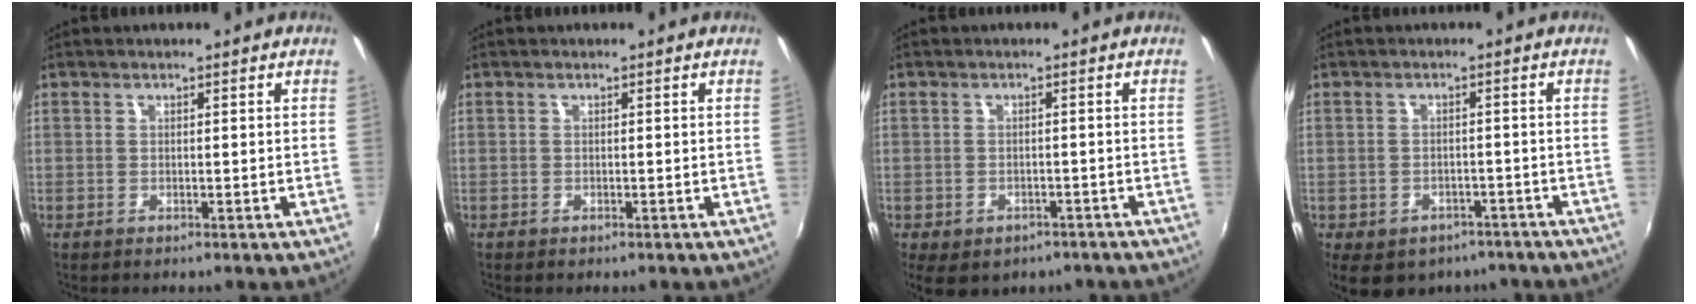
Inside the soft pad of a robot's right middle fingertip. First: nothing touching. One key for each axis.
{"total": 0.0}
{"total": 8.3, "fx": -5.1, "fy": 4.9, "fz": 4.2, "tx": -0.096, "ty": -0.027, "tz": -0.062}
{"total": 12.3, "fx": -8.3, "fy": 7.2, "fz": 5.5, "tx": -0.122, "ty": -0.018, "tz": -0.102}